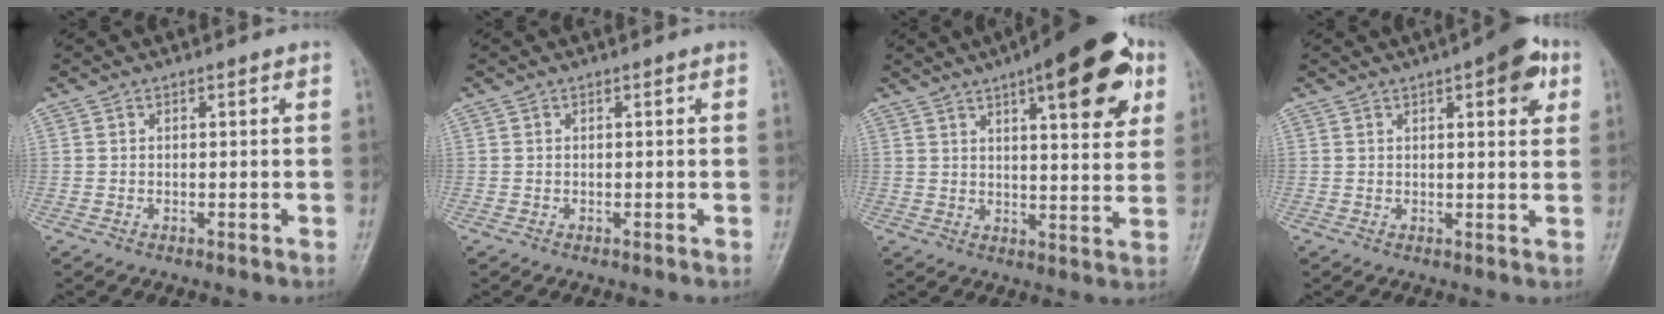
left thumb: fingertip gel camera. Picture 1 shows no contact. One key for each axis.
{"total": 0.0}
{"total": 17.9, "fx": 8.5, "fy": 5.7, "fz": 14.7, "tx": -0.171, "ty": -0.019, "tz": 0.113}
{"total": 7.9, "fx": 3.5, "fy": 2.8, "fz": 6.5, "tx": -0.062, "ty": -0.006, "tz": 0.039}